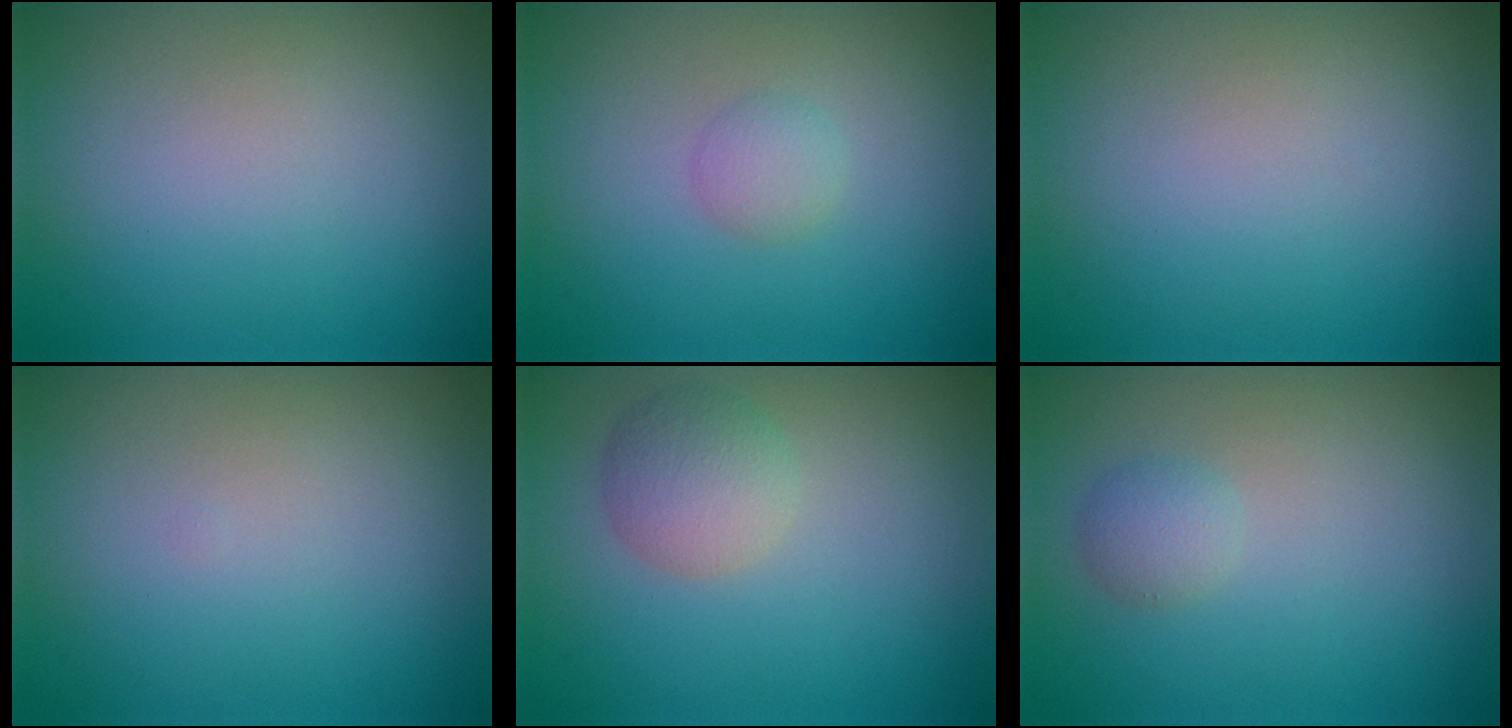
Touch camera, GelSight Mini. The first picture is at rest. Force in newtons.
{"total": 1.4, "press": 1.4, "slide": 0.0}
{"total": 0.0}
{"total": 0.0}
{"total": 3.0, "press": 3.0, "slide": 0.0}
{"total": 1.6, "press": 1.6, "slide": 0.1}